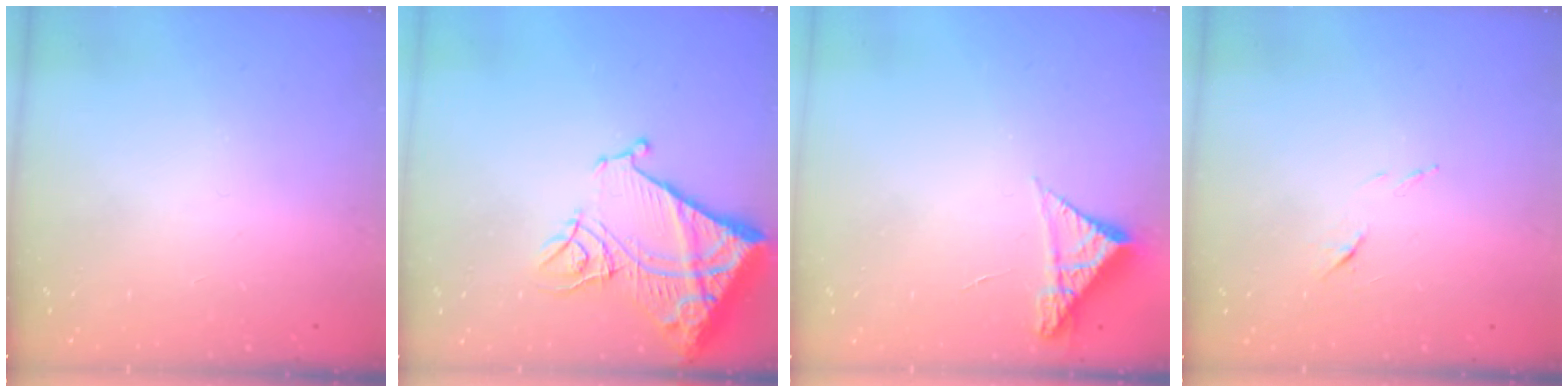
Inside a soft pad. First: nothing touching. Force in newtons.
{"total": 18.4, "press": 18.3, "slide": 2.2}
{"total": 4.9, "press": 4.9, "slide": 0.4}
{"total": 6.1, "press": 6.0, "slide": 0.7}